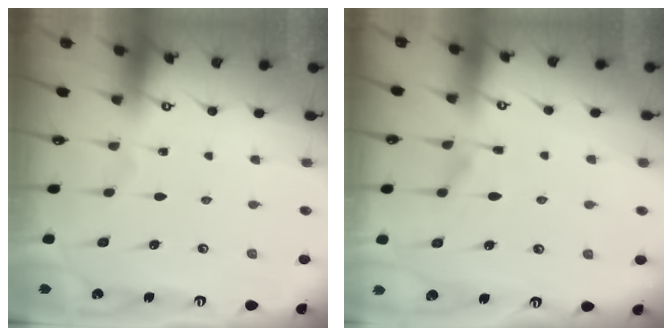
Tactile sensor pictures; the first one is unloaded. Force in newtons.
{"total": 1.4, "press": 0.2, "slide": 1.4}